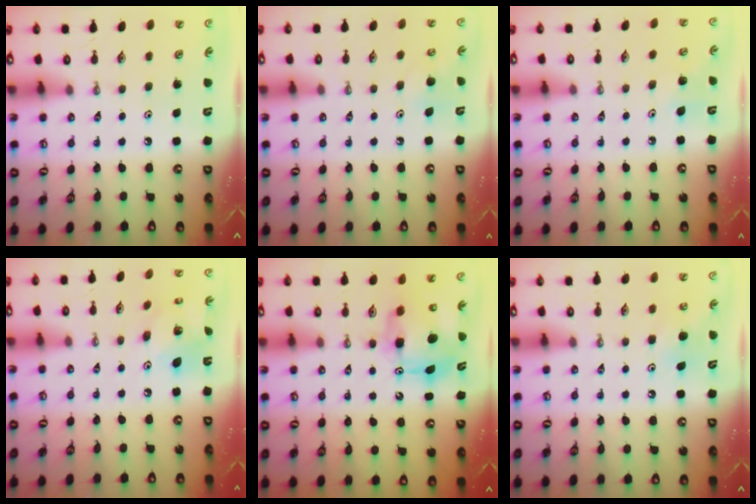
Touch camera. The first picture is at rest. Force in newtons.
{"total": 5.9, "press": 5.8, "slide": 0.6}
{"total": 6.8, "press": 6.6, "slide": 1.5}
{"total": 10.6, "press": 10.6, "slide": 0.8}
{"total": 9.3, "press": 9.3, "slide": 0.7}
{"total": 4.8, "press": 4.8, "slide": 0.5}